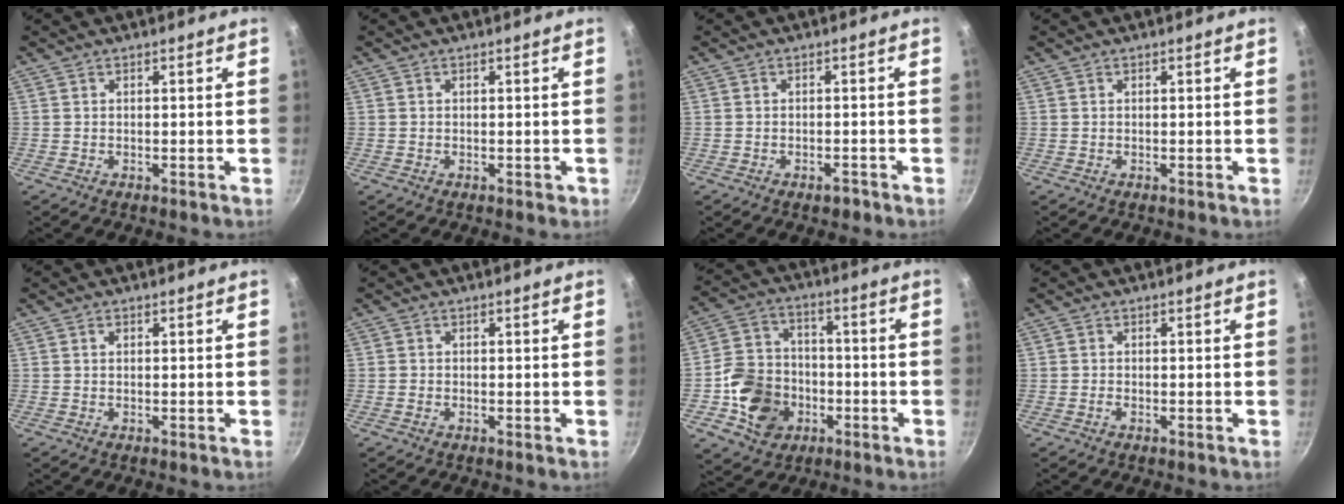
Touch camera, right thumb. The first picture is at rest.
{"total": 0.7, "force": [-0.2, 0.6, 0.4], "torque": [0.000, 0.001, -0.003]}
{"total": 2.0, "force": [-1.3, 1.0, 1.0], "torque": [-0.013, 0.013, -0.014]}
{"total": 0.0}
{"total": 0.7, "force": [0.2, 0.6, 0.4], "torque": [-0.007, 0.003, 0.005]}
{"total": 0.9, "force": [-0.4, 0.7, 0.4], "torque": [-0.007, 0.001, -0.008]}
{"total": 14.1, "force": [-4.0, 11.7, 6.8], "torque": [-0.102, 0.040, -0.069]}
{"total": 0.6, "force": [-0.4, 0.4, 0.3], "torque": [-0.006, 0.001, -0.009]}